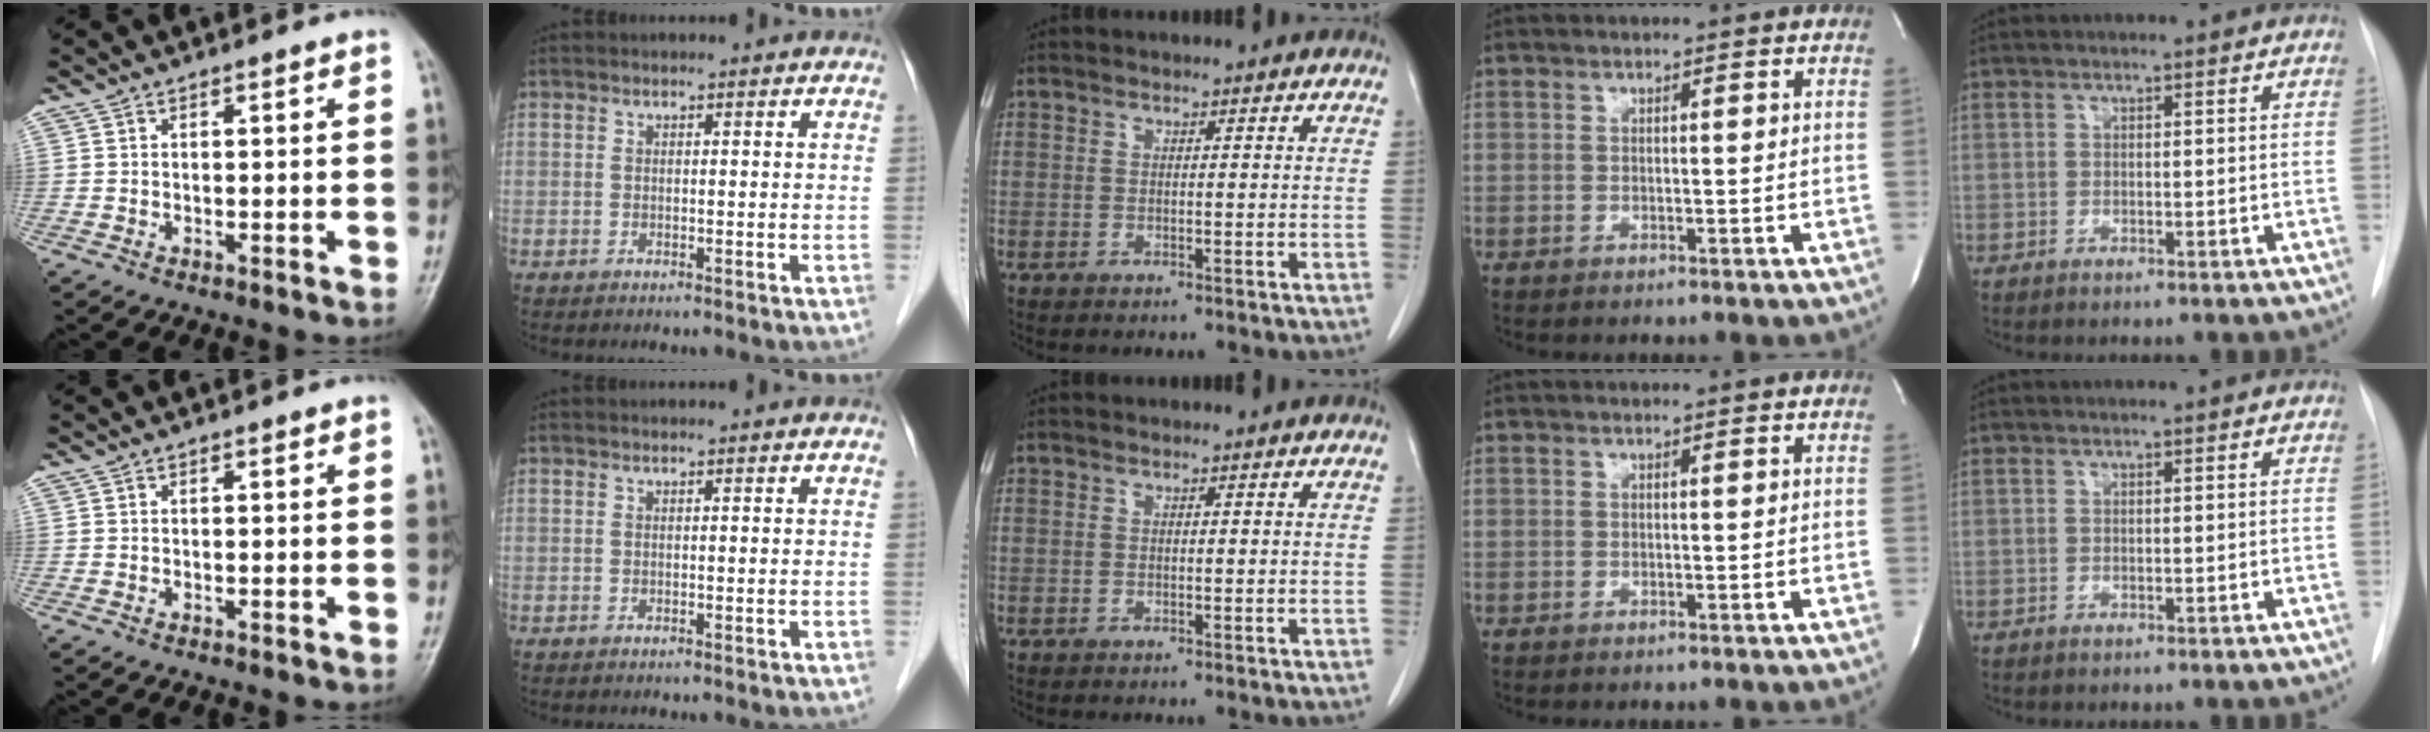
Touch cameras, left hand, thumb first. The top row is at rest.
{}